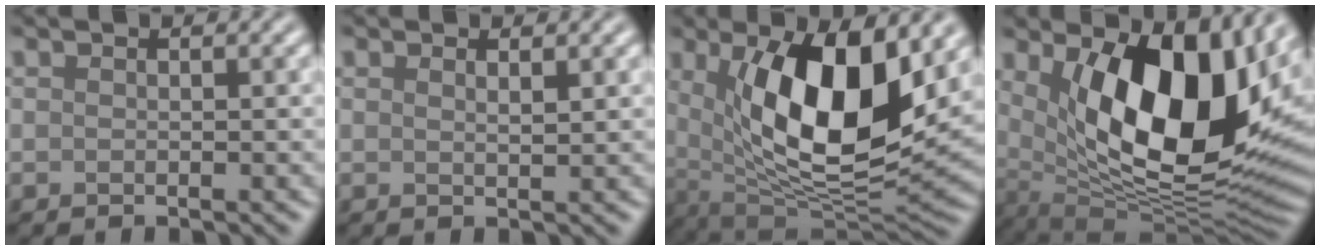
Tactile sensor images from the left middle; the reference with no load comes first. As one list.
[{"total": 0.9, "force": [0.7, 0.2, 0.5], "torque": [-0.008, -0.002, 0.011]}, {"total": 12.3, "force": [2.9, 4.9, 10.9], "torque": [-0.182, -0.018, 0.054]}, {"total": 14.6, "force": [3.6, 7.1, 12.3], "torque": [-0.171, -0.026, 0.063]}]